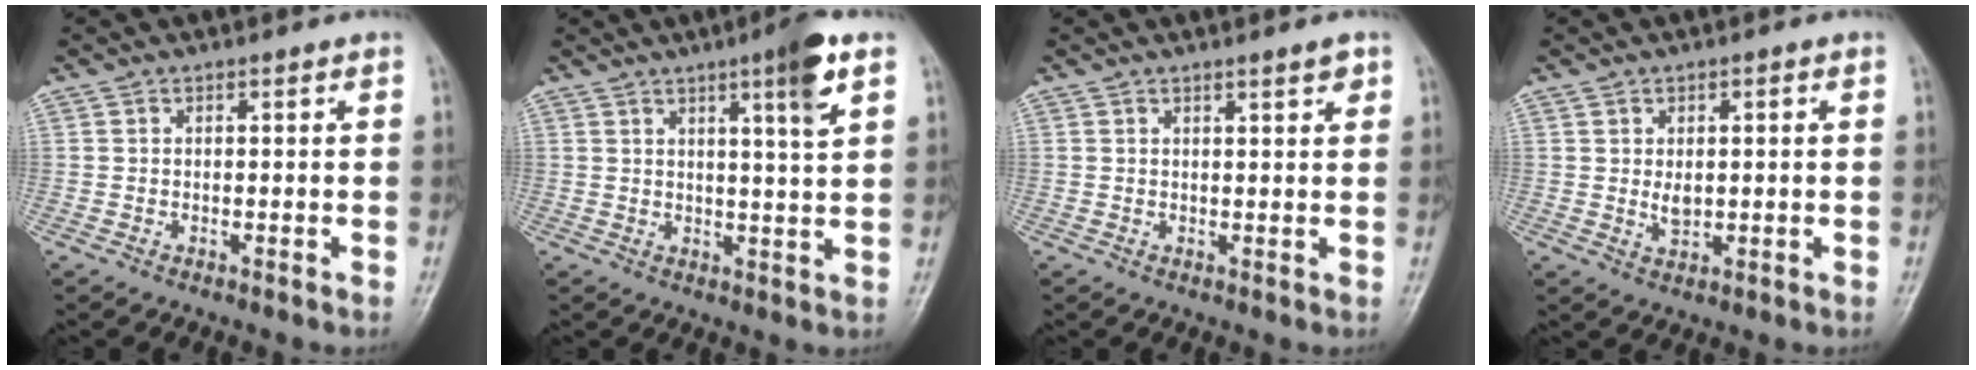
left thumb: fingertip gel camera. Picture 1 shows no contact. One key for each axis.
{"total": 6.9, "fx": 3.6, "fy": 0.3, "fz": 5.9, "tx": -0.090, "ty": -0.019, "tz": 0.054}
{"total": 2.1, "fx": 1.4, "fy": 0.4, "fz": 1.5, "tx": -0.018, "ty": -0.008, "tz": 0.019}
{"total": 2.9, "fx": 0.1, "fy": 1.8, "fz": 2.2, "tx": -0.031, "ty": -0.005, "tz": 0.006}